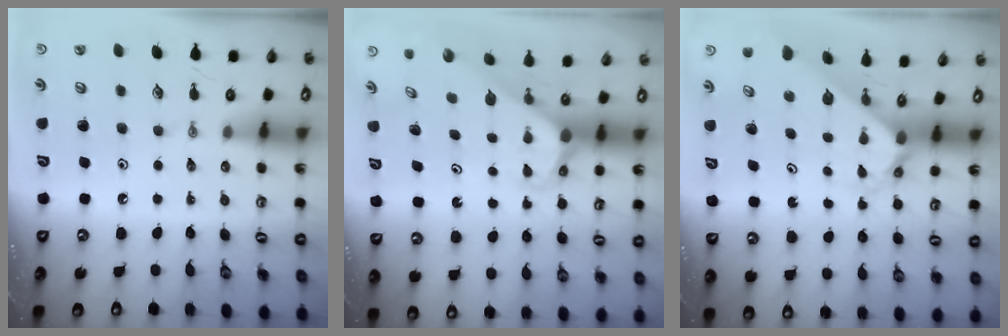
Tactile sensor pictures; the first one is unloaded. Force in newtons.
{"total": 3.3, "press": 3.3, "slide": 0.2}
{"total": 2.4, "press": 2.4, "slide": 0.2}